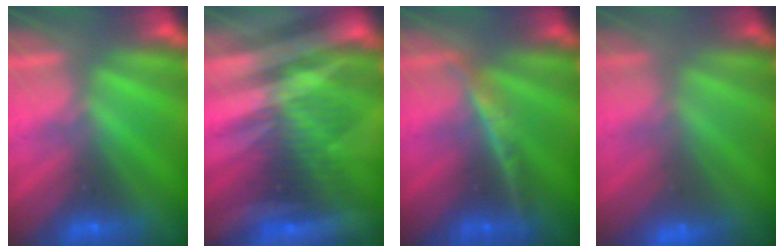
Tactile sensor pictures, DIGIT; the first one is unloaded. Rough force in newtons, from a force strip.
{"total": 3.0}
{"total": 2.4}
{"total": 2.9}